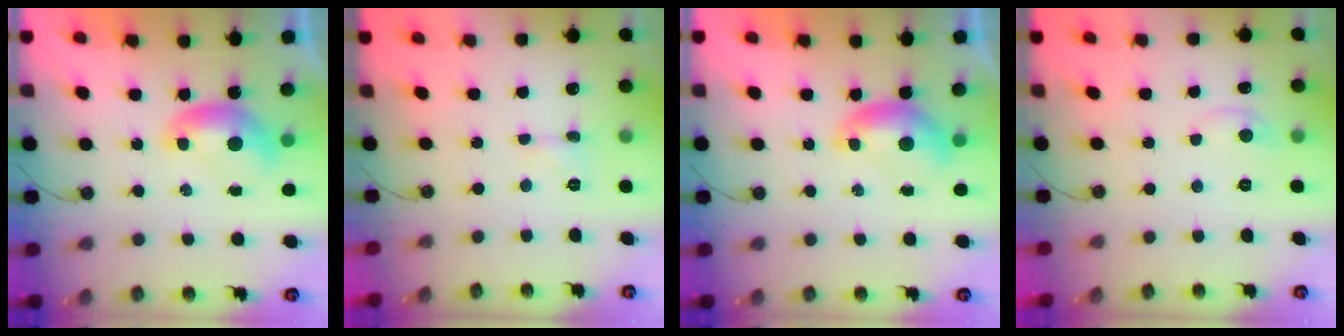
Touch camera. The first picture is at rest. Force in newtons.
{"total": 1.4, "press": 1.3, "slide": 0.3}
{"total": 0.0}
{"total": 0.7, "press": 0.2, "slide": 0.7}